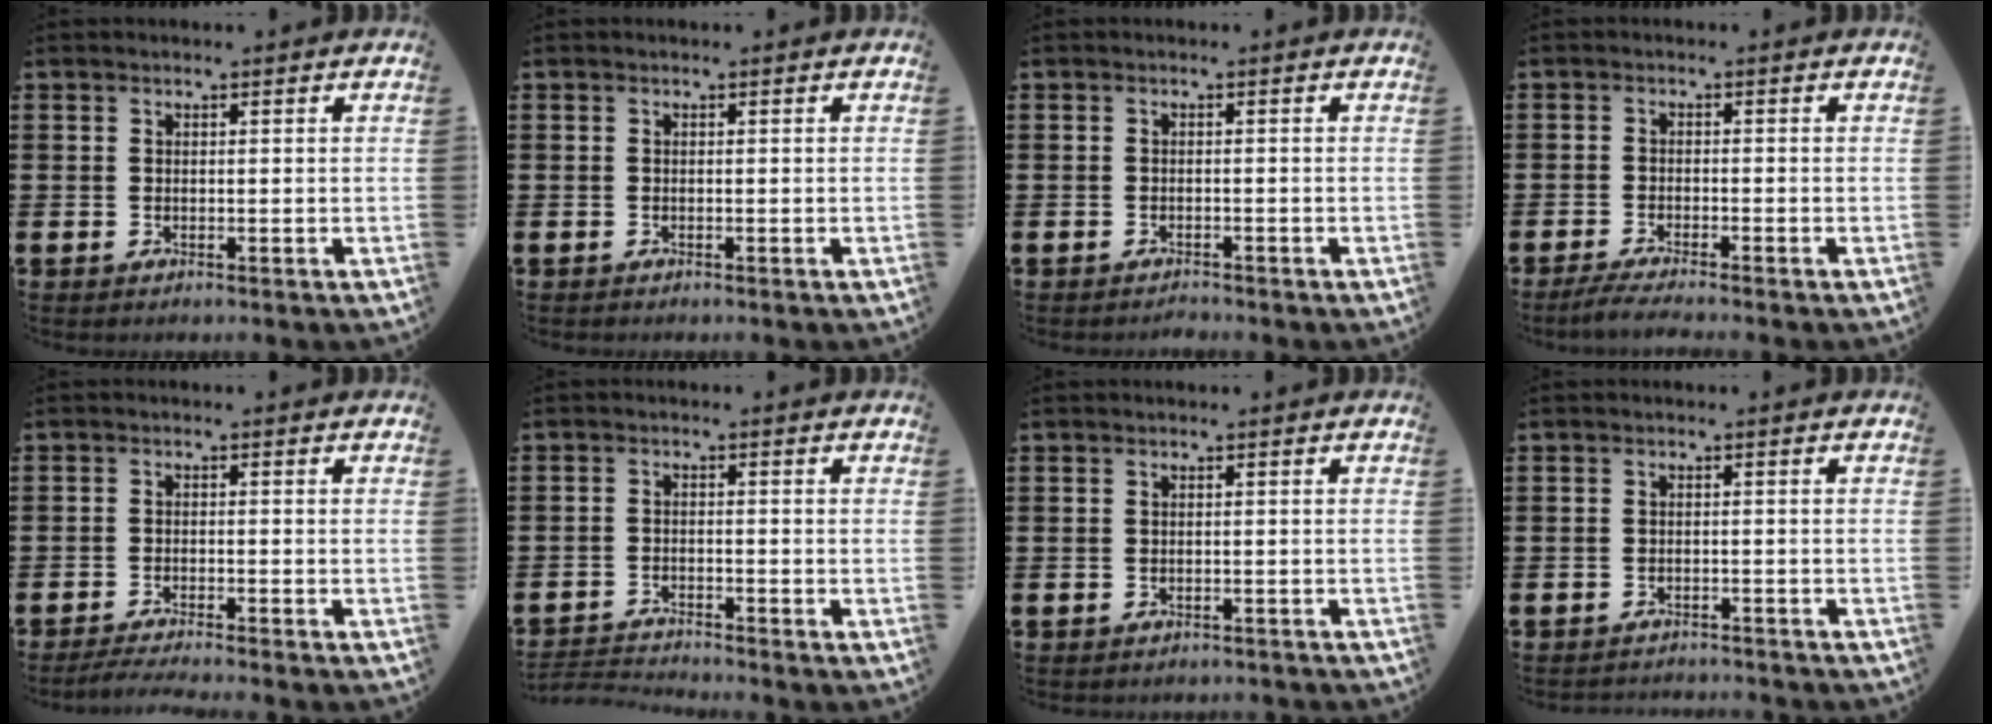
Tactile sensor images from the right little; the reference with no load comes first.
{"total": 0.0}
{"total": 0.8, "force": [-0.8, 0.0, 0.0], "torque": [-0.003, -0.001, -0.016]}
{"total": 2.1, "force": [-1.6, -0.1, 1.2], "torque": [-0.020, 0.000, -0.030]}
{"total": 1.9, "force": [-1.7, -0.1, 0.8], "torque": [-0.012, 0.004, -0.033]}
{"total": 2.1, "force": [-2.1, -0.1, 0.0], "torque": [-0.005, 0.002, -0.046]}
{"total": 0.6, "force": [-0.6, 0.0, 0.0], "torque": [-0.002, -0.002, -0.012]}
{"total": 1.3, "force": [-1.2, -0.1, -0.1], "torque": [-0.003, 0.003, -0.027]}